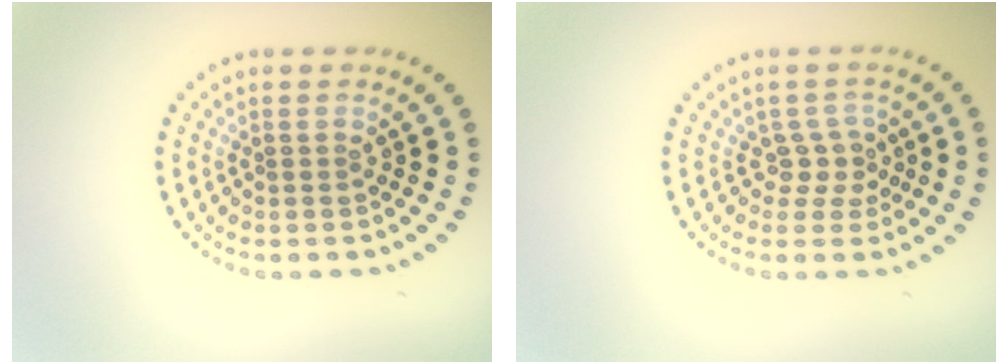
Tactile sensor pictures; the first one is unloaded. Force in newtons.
{"total": 2.0, "press": 1.6, "slide": 1.3}